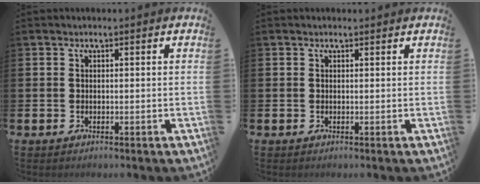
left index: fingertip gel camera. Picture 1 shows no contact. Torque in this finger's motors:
{"motor_torque": [0.94, -1.19, 0.07, 0.06]}